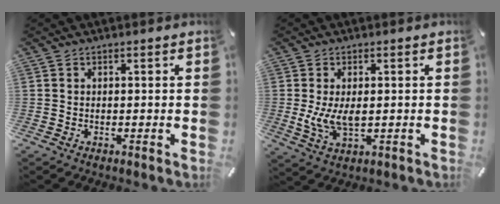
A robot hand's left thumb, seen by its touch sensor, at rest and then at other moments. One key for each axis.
{"total": 6.6, "fx": -0.1, "fy": 3.8, "fz": 5.5, "tx": -0.119, "ty": -0.004, "tz": -0.005}